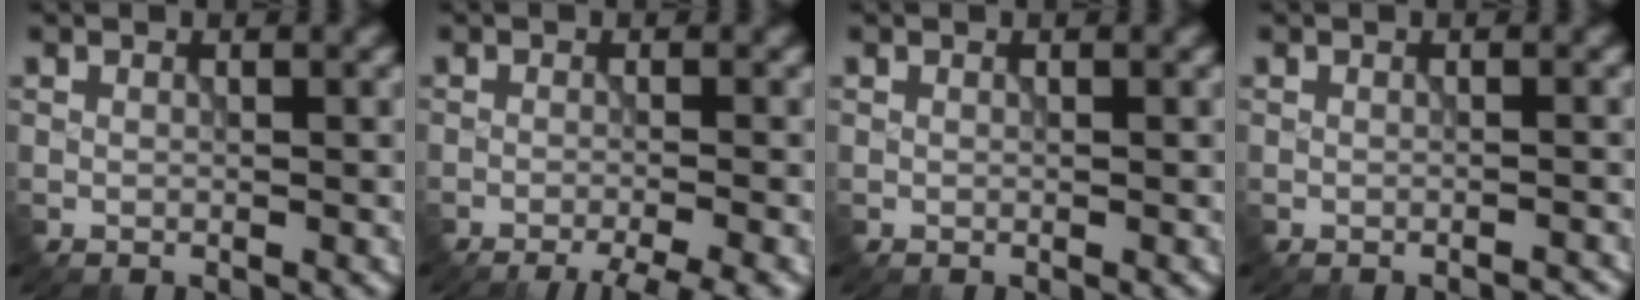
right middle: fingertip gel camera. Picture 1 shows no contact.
{"total": 5.1, "force": [-4.0, 0.7, 3.0], "torque": [-0.038, -0.006, -0.059]}
{"total": 0.0}
{"total": 0.9, "force": [-0.8, 0.1, 0.2], "torque": [-0.002, 0.002, -0.010]}